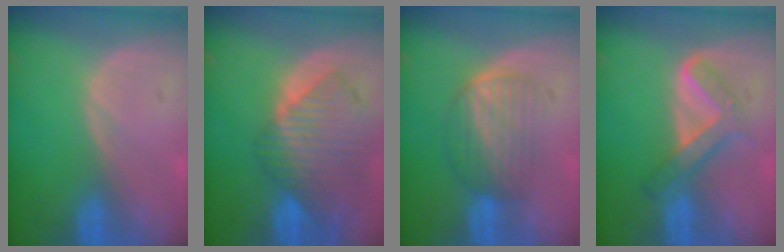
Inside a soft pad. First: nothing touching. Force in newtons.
{"total": 10.3, "press": 8.8, "slide": 5.3}
{"total": 5.8, "press": 5.5, "slide": 2.0}
{"total": 5.2, "press": 5.1, "slide": 1.4}